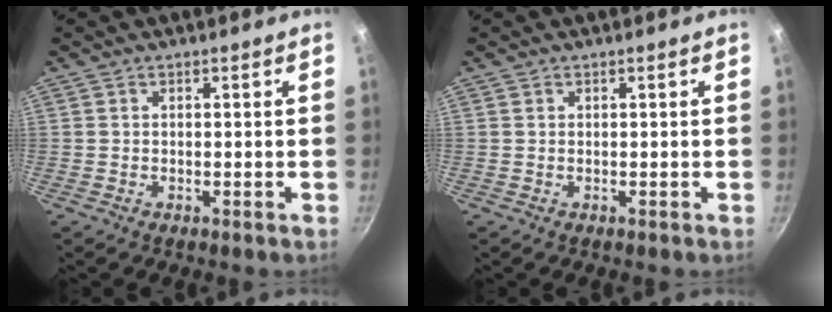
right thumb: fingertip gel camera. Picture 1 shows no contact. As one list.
[{"total": 0.0}]